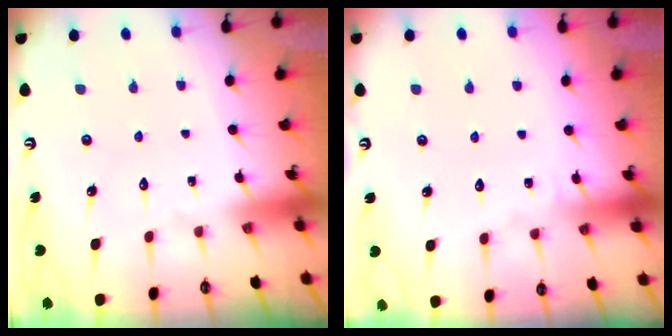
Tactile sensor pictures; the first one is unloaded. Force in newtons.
{"total": 1.9, "press": 1.9, "slide": 0.2}